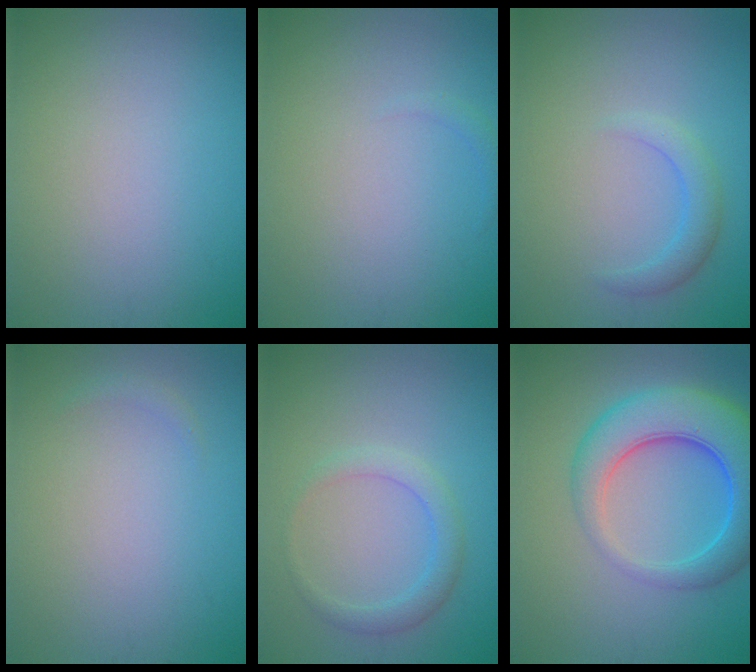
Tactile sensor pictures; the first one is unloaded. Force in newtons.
{"total": 0.6, "press": 0.6, "slide": 0.1}
{"total": 2.0, "press": 2.0, "slide": 0.1}
{"total": 0.6, "press": 0.6, "slide": 0.0}
{"total": 2.2, "press": 2.2, "slide": 0.1}
{"total": 8.0, "press": 8.0, "slide": 0.3}